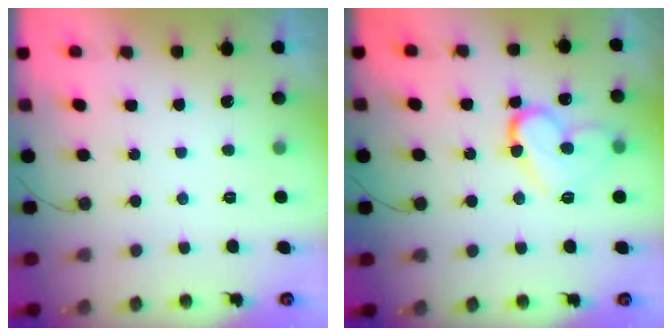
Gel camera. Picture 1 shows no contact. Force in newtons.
{"total": 13.7, "press": 13.6, "slide": 1.7}